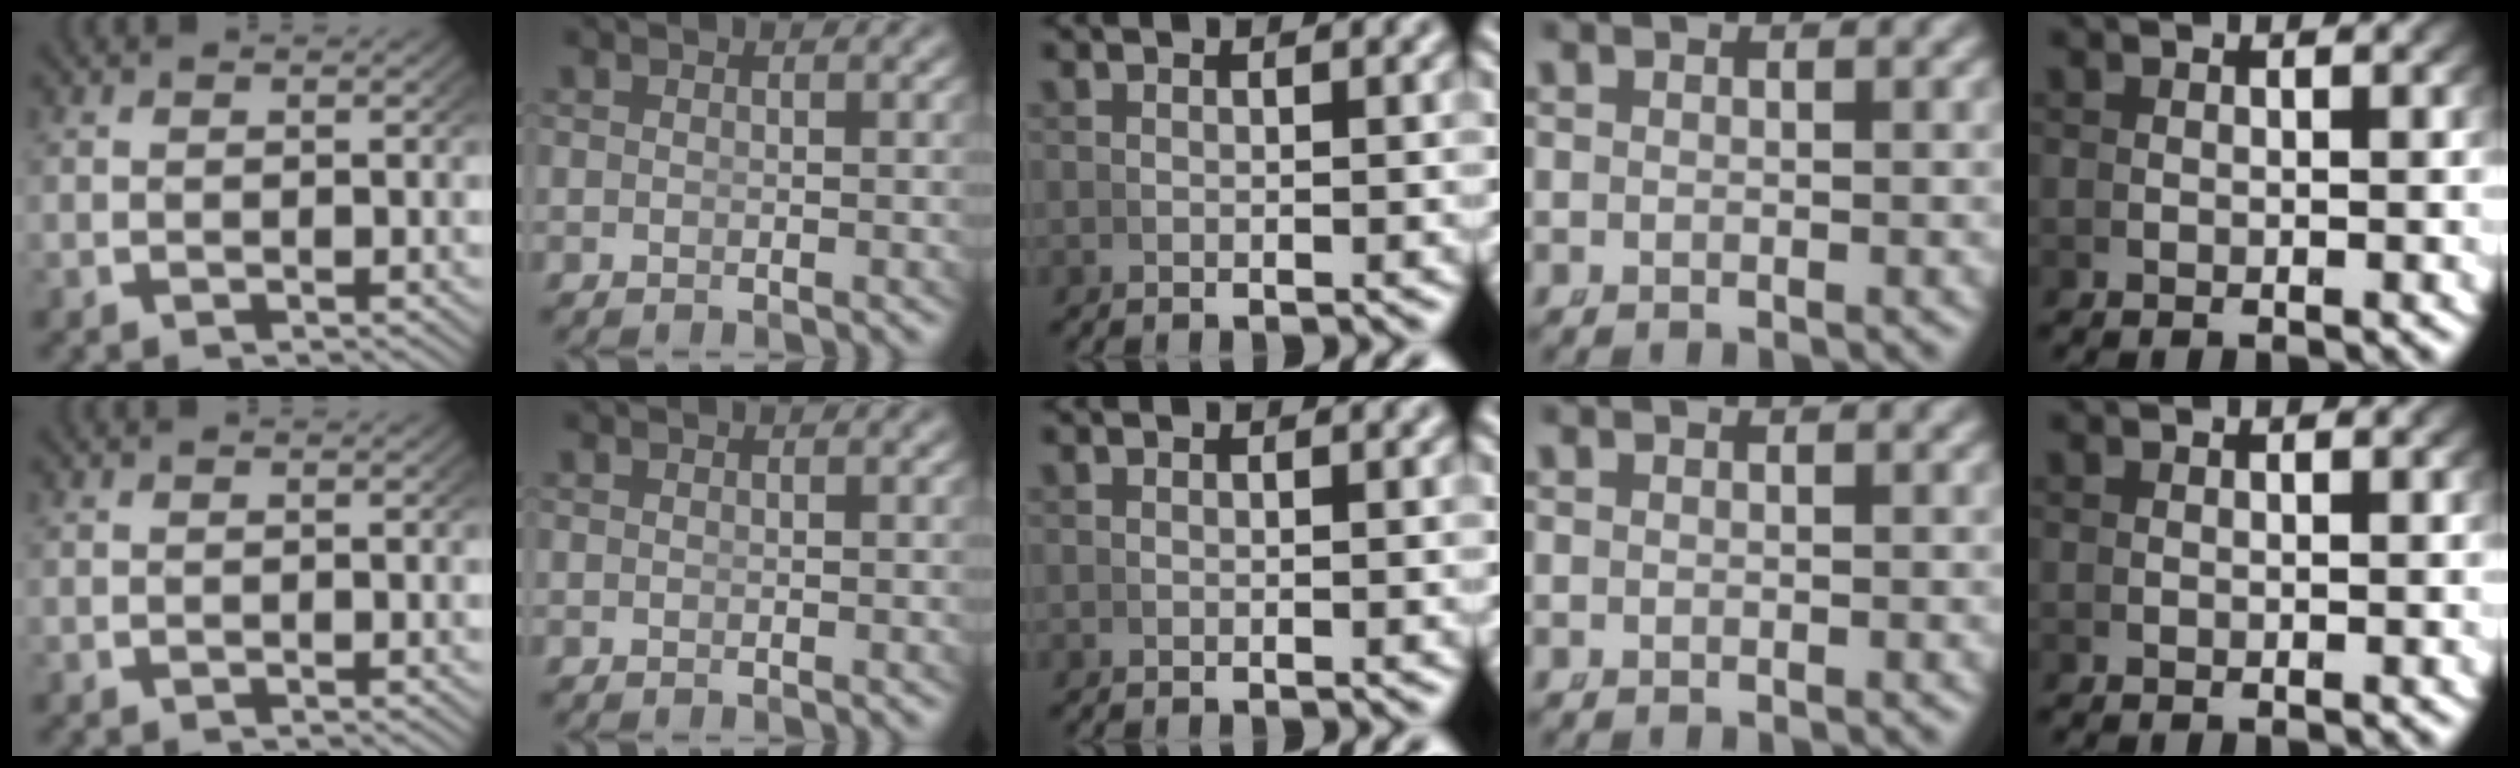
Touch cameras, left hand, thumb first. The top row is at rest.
{}